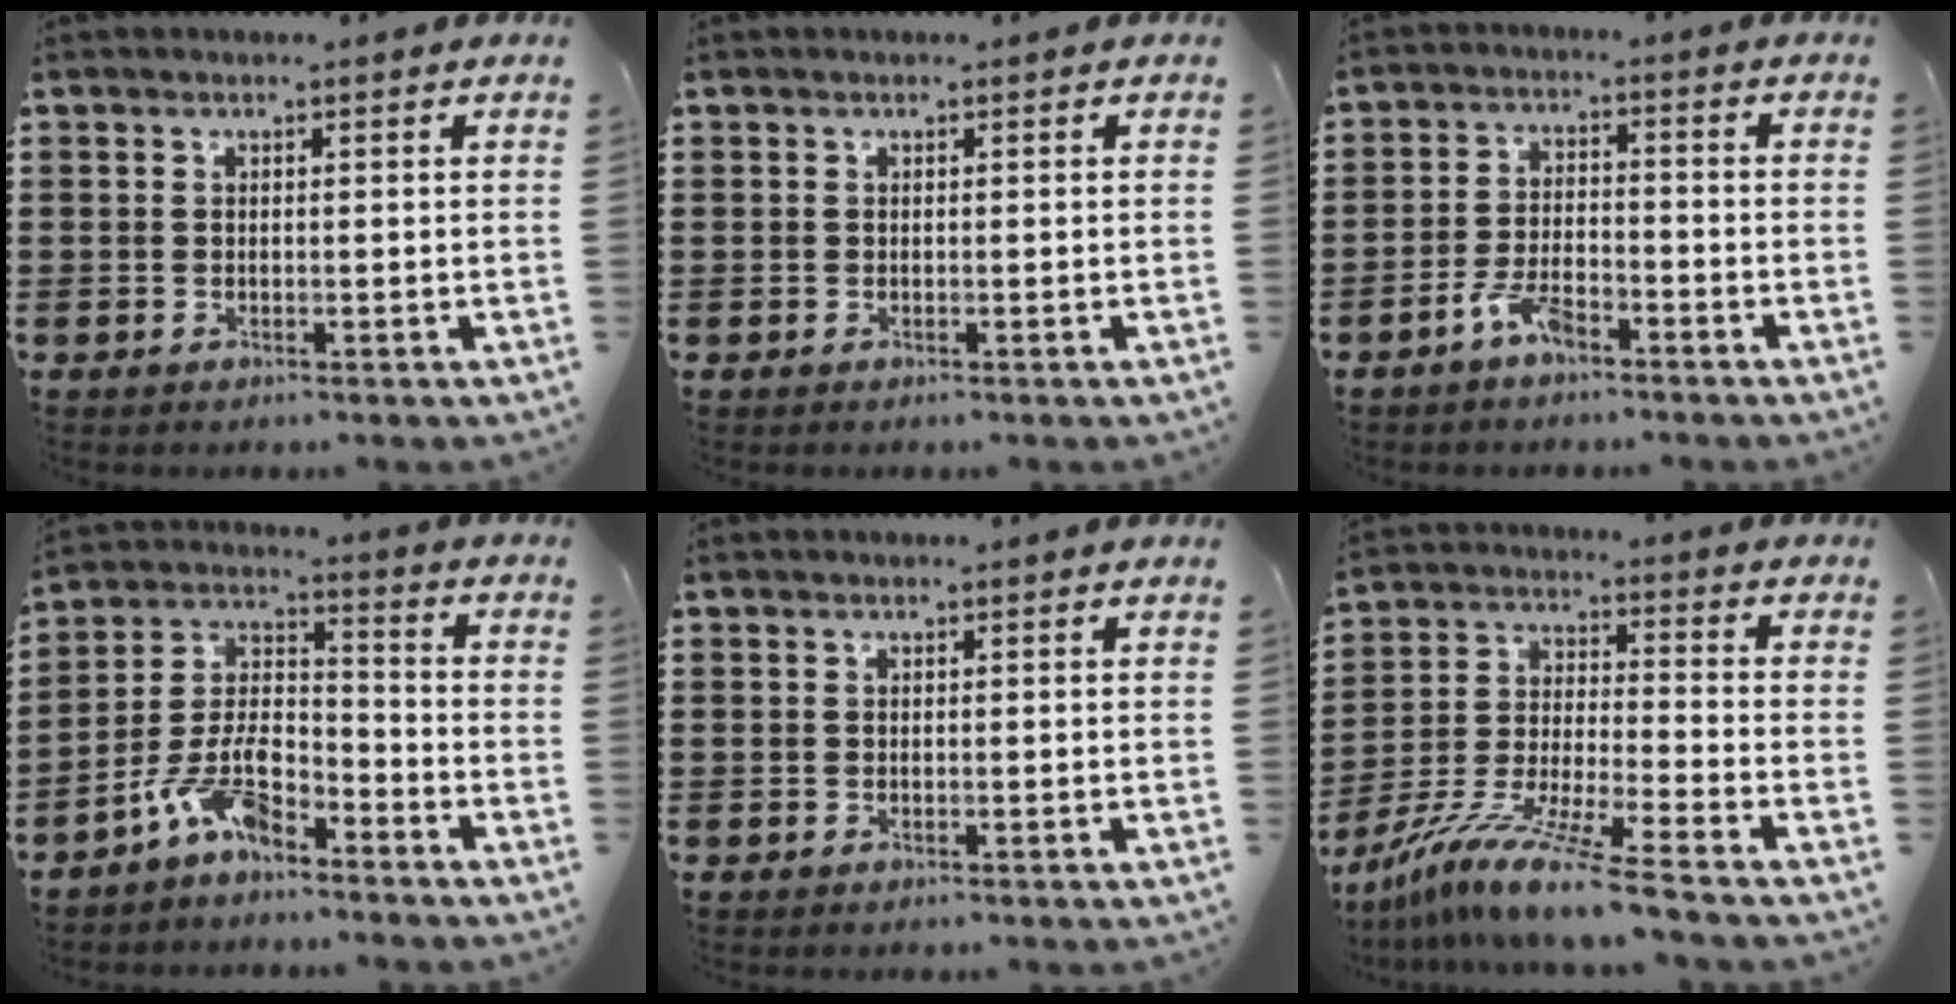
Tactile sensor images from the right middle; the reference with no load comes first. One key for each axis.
{"total": 0.0}
{"total": 4.7, "fx": -3.6, "fy": 1.5, "fz": 2.5, "tx": -0.064, "ty": 0.006, "tz": -0.074}
{"total": 8.9, "fx": -6.6, "fy": 3.2, "fz": 5.0, "tx": -0.121, "ty": 0.003, "tz": -0.132}
{"total": 0.0}
{"total": 10.9, "fx": -9.3, "fy": -1.0, "fz": 5.6, "tx": -0.110, "ty": -0.002, "tz": -0.188}